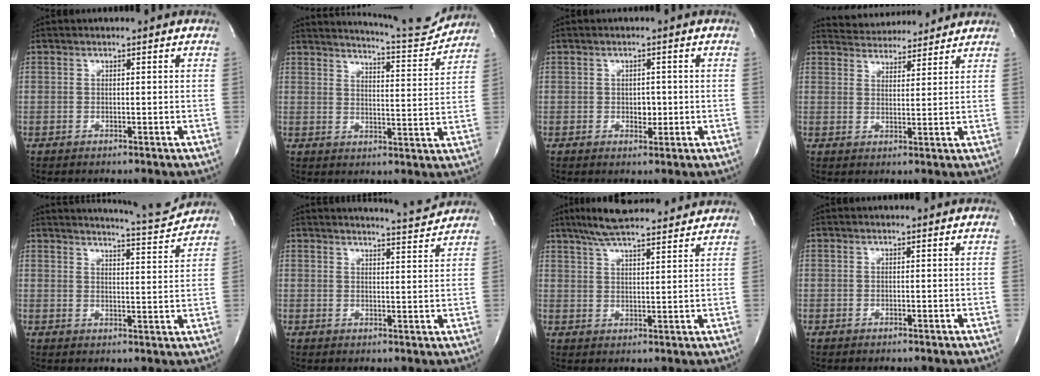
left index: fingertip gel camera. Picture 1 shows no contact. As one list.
[{"total": 10.8, "force": [10.6, -0.4, 1.8], "torque": [-0.031, -0.030, 0.140]}, {"total": 1.9, "force": [-0.3, 1.3, 1.4], "torque": [-0.018, 0.001, -0.001]}, {"total": 9.0, "force": [8.7, 1.9, 1.5], "torque": [-0.025, 0.017, 0.125]}, {"total": 8.5, "force": [8.3, -0.8, 1.4], "torque": [-0.031, -0.020, 0.110]}, {"total": 5.4, "force": [5.4, -0.7, 0.3], "torque": [-0.017, -0.013, 0.067]}, {"total": 14.4, "force": [12.6, 1.9, 6.6], "torque": [-0.116, 0.029, 0.190]}, {"total": 0.0}]